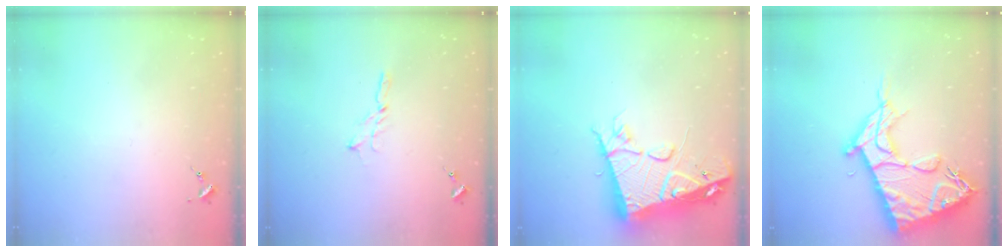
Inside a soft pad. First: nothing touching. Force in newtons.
{"total": 3.5, "press": 3.5, "slide": 0.1}
{"total": 18.3, "press": 18.1, "slide": 2.1}
{"total": 19.5, "press": 19.4, "slide": 1.8}